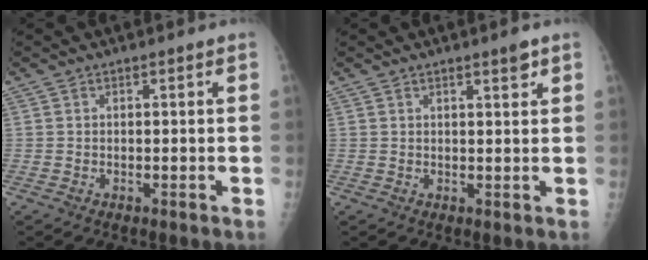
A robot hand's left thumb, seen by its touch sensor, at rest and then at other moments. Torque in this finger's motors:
{"motor_torque": [0.06, 0.18, 0.07, 0.06, 0.02]}